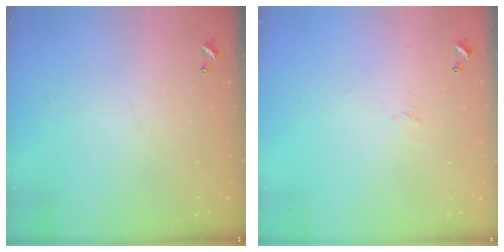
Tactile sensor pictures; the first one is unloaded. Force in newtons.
{"total": 3.5, "press": 3.5, "slide": 0.5}